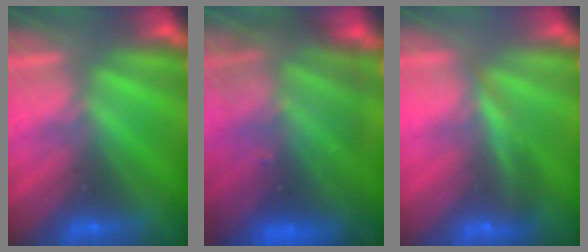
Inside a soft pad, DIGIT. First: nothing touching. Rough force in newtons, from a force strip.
{"total": 8.0}
{"total": 3.9}